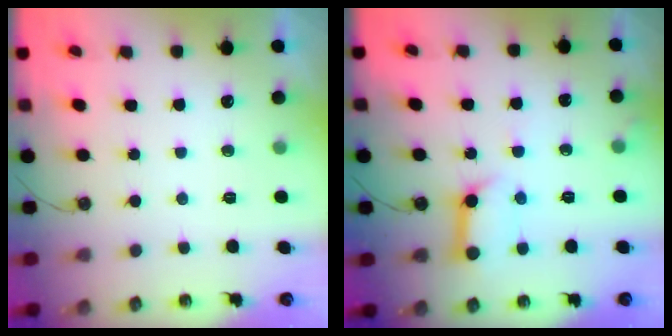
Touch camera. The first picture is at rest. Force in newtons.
{"total": 11.1, "press": 11.1, "slide": 1.1}